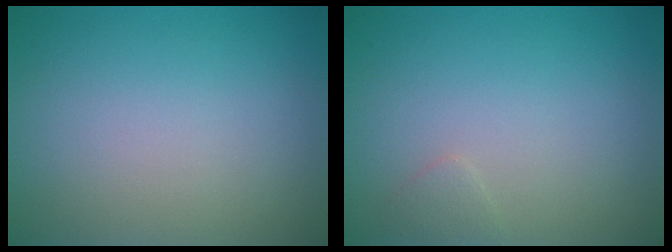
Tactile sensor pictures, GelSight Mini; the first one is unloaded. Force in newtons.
{"total": 0.8, "press": 0.7, "slide": 0.1}